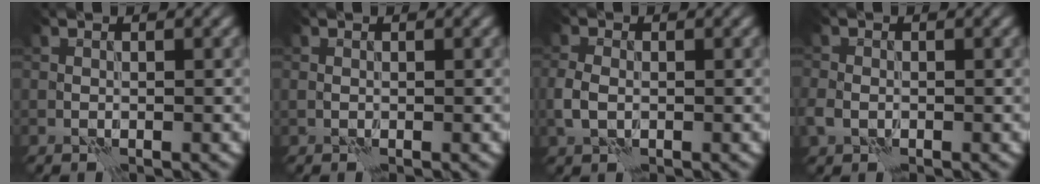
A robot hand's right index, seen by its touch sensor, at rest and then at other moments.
{"total": 0.0}
{"total": 2.3, "force": [-0.5, 1.6, 1.6], "torque": [-0.038, 0.000, -0.015]}
{"total": 1.7, "force": [-0.6, 1.5, 0.8], "torque": [-0.019, -0.004, -0.018]}